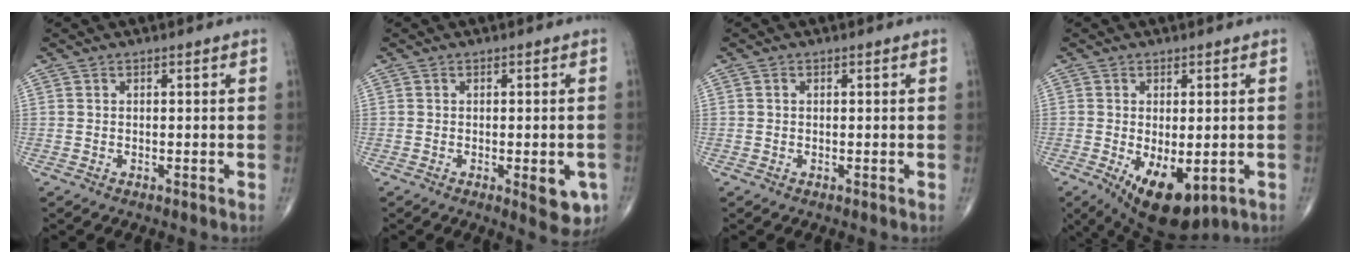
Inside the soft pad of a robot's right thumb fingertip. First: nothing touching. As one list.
[{"total": 6.1, "force": [-2.0, 2.4, 5.3], "torque": [-0.047, -0.007, -0.019]}, {"total": 0.5, "force": [0.1, 0.4, 0.3], "torque": [-0.003, 0.000, 0.000]}, {"total": 11.2, "force": [-3.8, 5.4, 9.1], "torque": [-0.133, -0.015, -0.042]}]